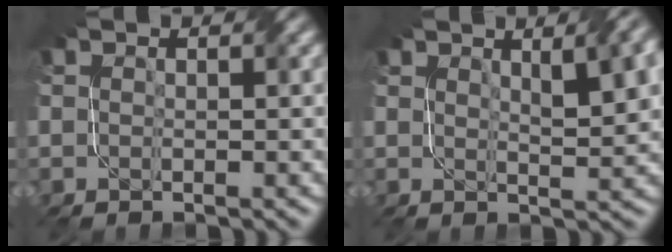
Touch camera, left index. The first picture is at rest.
{"total": 5.6, "force": [2.6, 1.8, 4.7], "torque": [-0.057, 0.009, 0.041]}